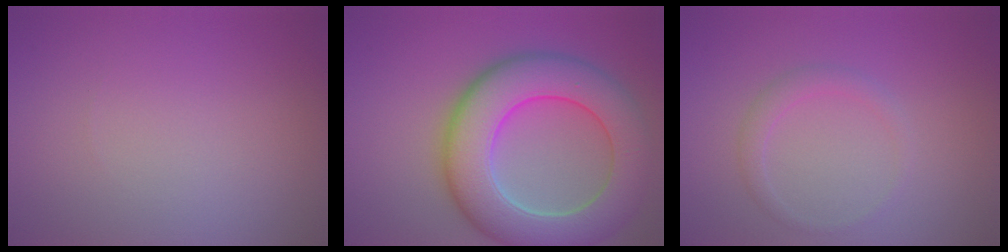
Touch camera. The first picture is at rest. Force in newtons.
{"total": 10.5, "press": 10.5, "slide": 0.6}
{"total": 1.5, "press": 1.5, "slide": 0.1}